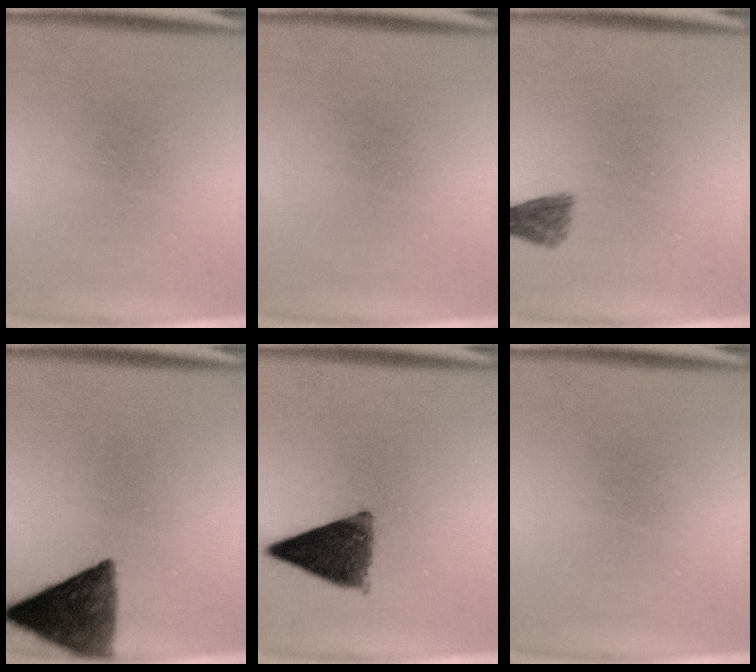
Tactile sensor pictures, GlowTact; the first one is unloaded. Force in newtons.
{"total": 0.0}
{"total": 2.4}
{"total": 10.7}
{"total": 9.6}
{"total": 0.0}